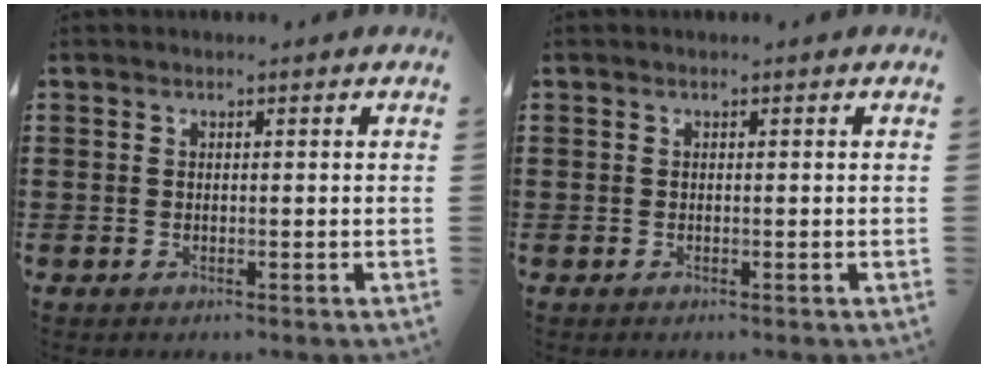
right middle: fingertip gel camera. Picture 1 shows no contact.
{"total": 0.0}